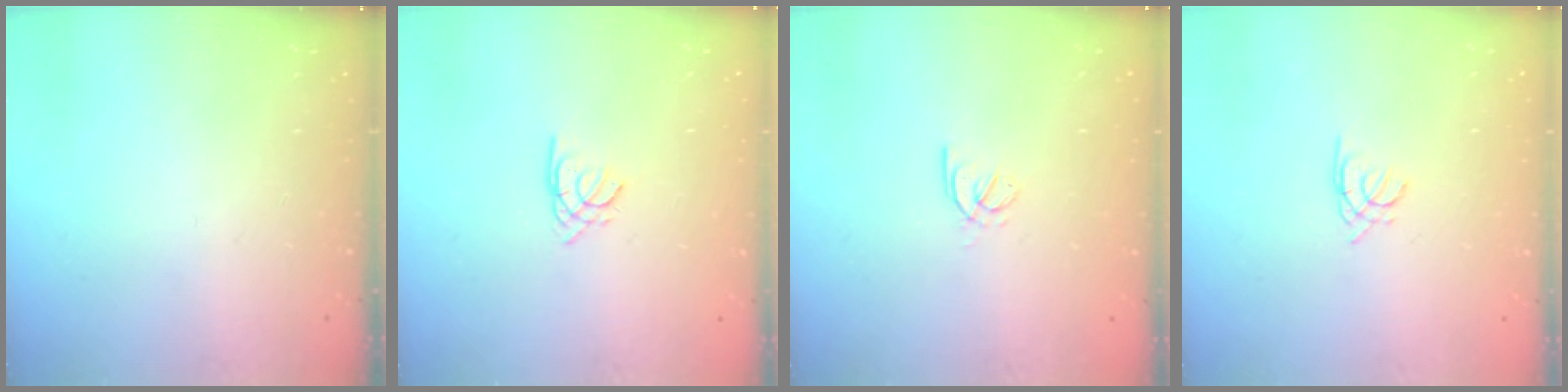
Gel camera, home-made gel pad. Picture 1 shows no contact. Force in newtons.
{"total": 1.1, "press": 1.1, "slide": 0.3}
{"total": 2.9, "press": 2.8, "slide": 0.8}
{"total": 1.3, "press": 1.2, "slide": 0.4}